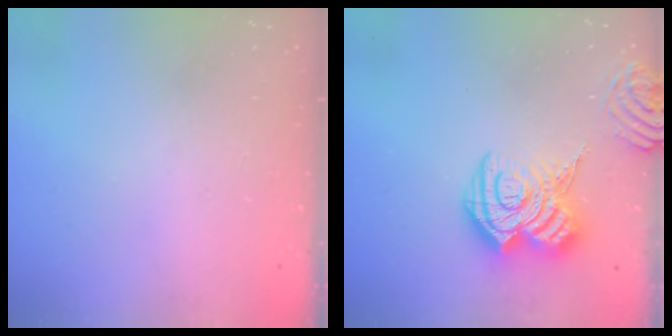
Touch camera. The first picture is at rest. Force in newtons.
{"total": 16.8, "press": 16.7, "slide": 1.4}